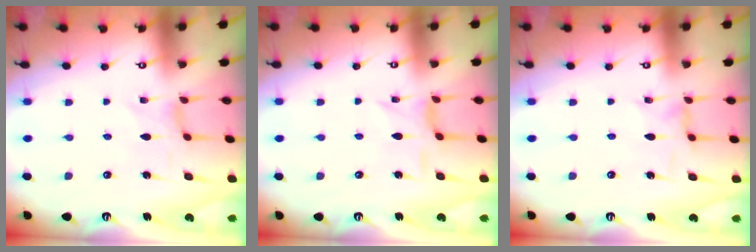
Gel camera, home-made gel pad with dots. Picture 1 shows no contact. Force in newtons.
{"total": 4.3, "press": 4.2, "slide": 0.9}
{"total": 2.0, "press": 2.0, "slide": 0.2}